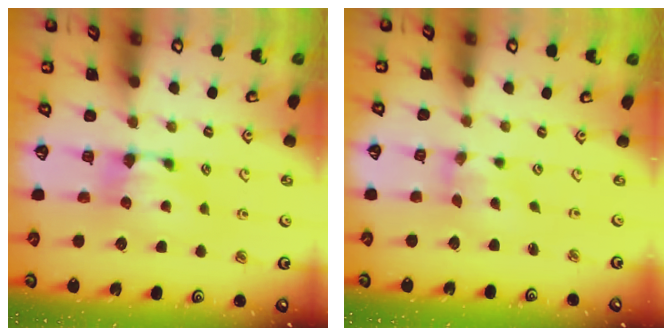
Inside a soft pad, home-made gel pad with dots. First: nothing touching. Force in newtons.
{"total": 1.3, "press": 0.3, "slide": 1.2}